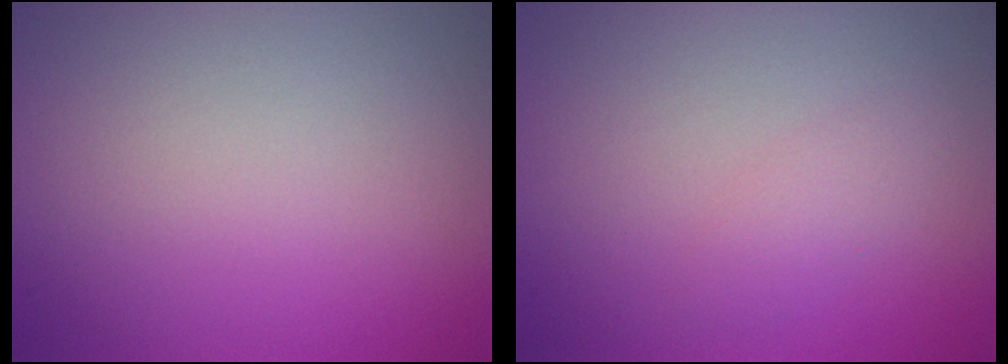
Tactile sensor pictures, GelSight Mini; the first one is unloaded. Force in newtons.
{"total": 1.3, "press": 1.3, "slide": 0.0}